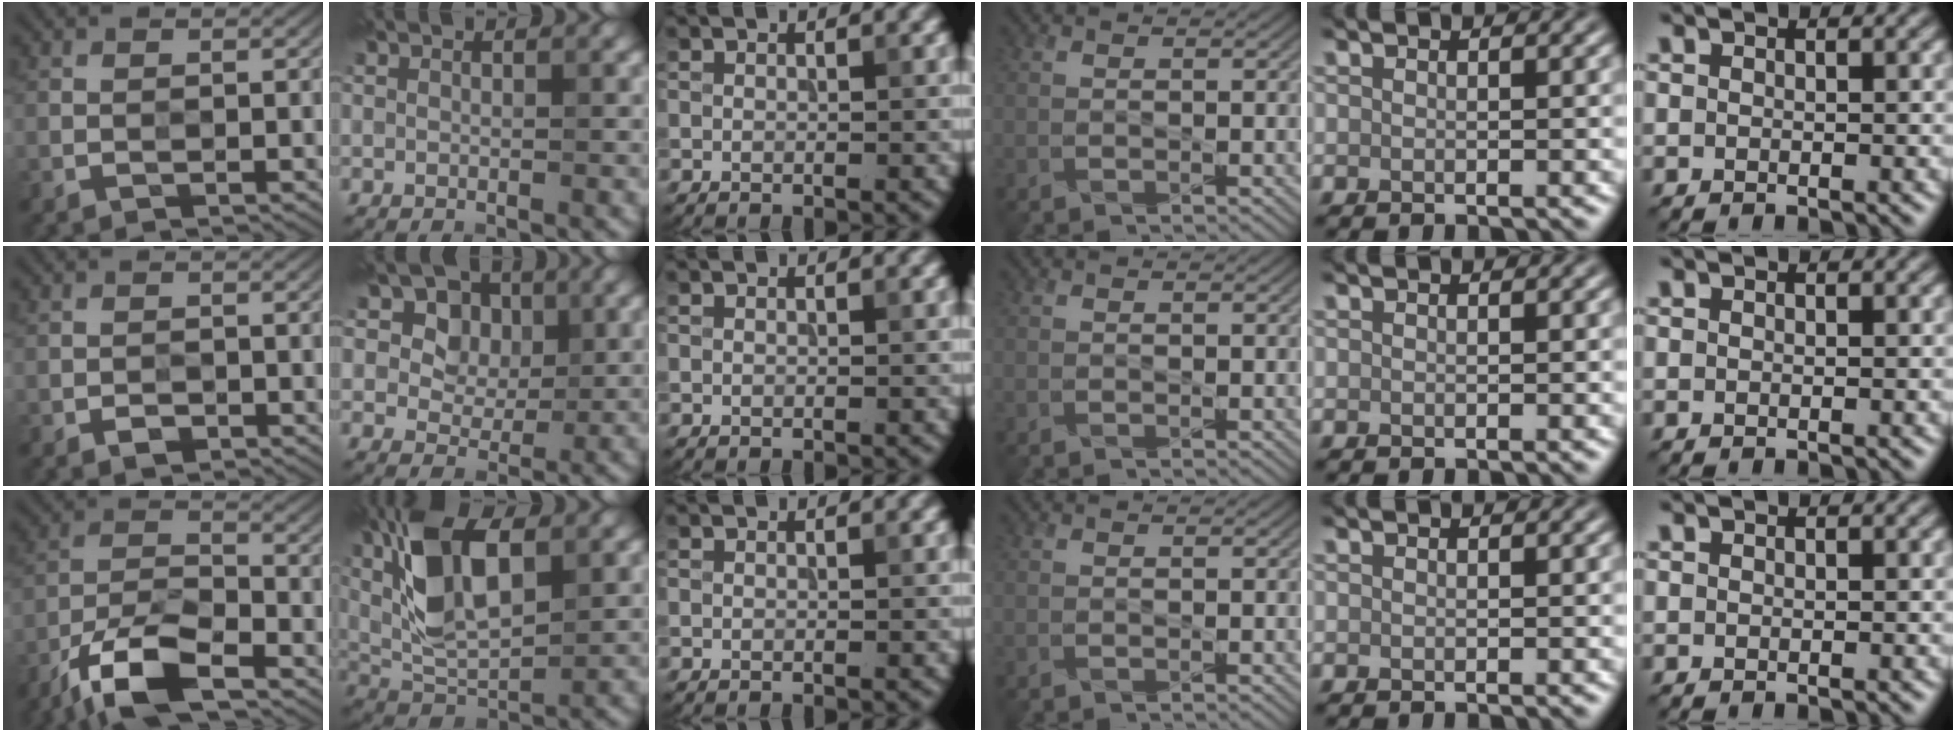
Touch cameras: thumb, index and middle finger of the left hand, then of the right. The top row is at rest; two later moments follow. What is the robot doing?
{"motion": "press", "object": "stopwatch"}